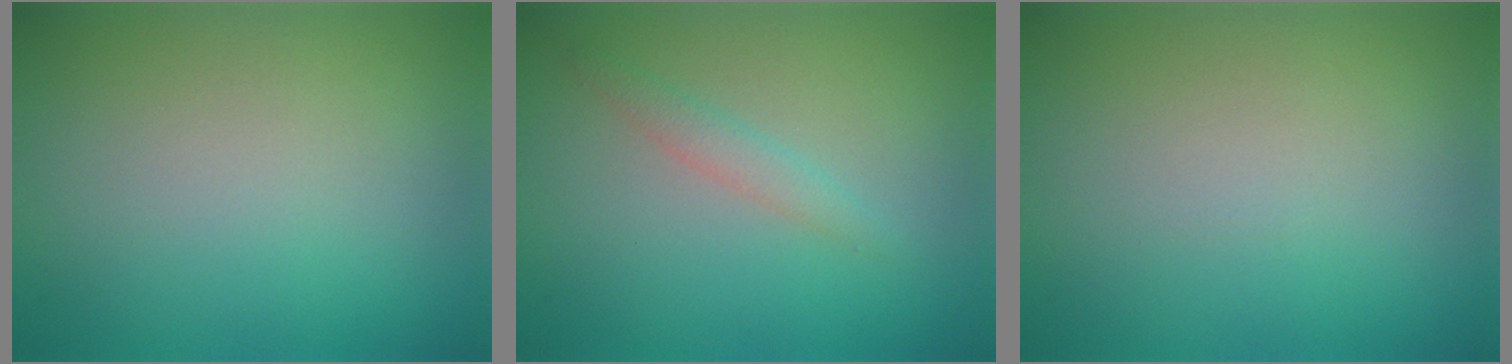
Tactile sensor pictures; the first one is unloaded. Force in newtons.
{"total": 1.5, "press": 1.5, "slide": 0.0}
{"total": 0.0}